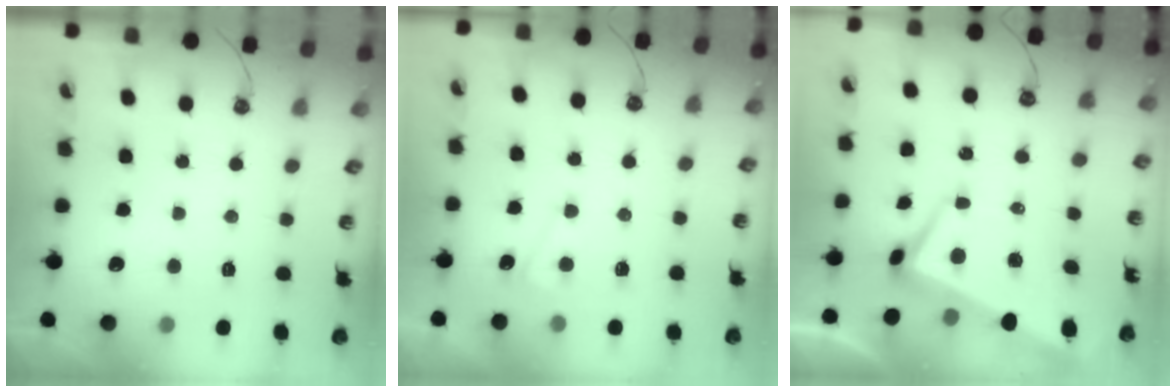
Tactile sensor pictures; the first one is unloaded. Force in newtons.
{"total": 1.6, "press": 1.6, "slide": 0.5}
{"total": 1.6, "press": 0.9, "slide": 1.3}